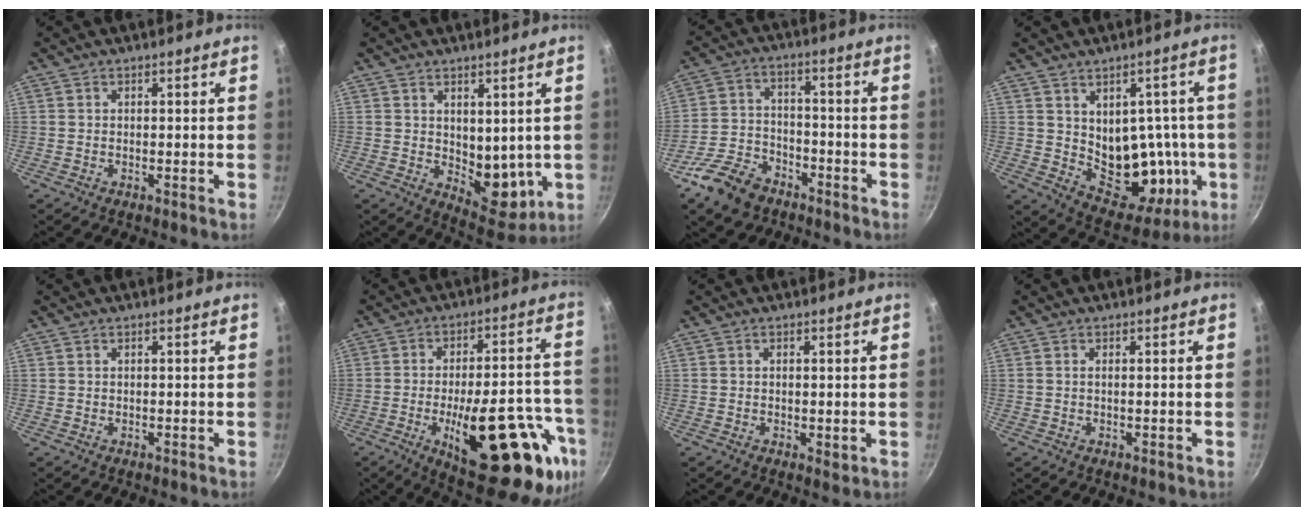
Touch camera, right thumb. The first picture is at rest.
{"total": 8.8, "force": [1.4, 5.7, 6.6], "torque": [-0.058, -0.034, 0.035]}
{"total": 10.8, "force": [-7.0, 6.8, 4.7], "torque": [-0.076, 0.049, -0.132]}
{"total": 16.8, "force": [-0.3, 11.6, 12.1], "torque": [-0.104, -0.019, 0.018]}
{"total": 0.0}
{"total": 28.2, "force": [-10.8, 11.0, 23.6], "torque": [-0.263, 0.030, -0.141]}
{"total": 1.7, "force": [0.2, 1.1, 1.3], "torque": [-0.017, -0.003, 0.002]}
{"total": 0.5, "force": [0.0, 0.1, 0.5], "torque": [-0.010, 0.000, 0.000]}